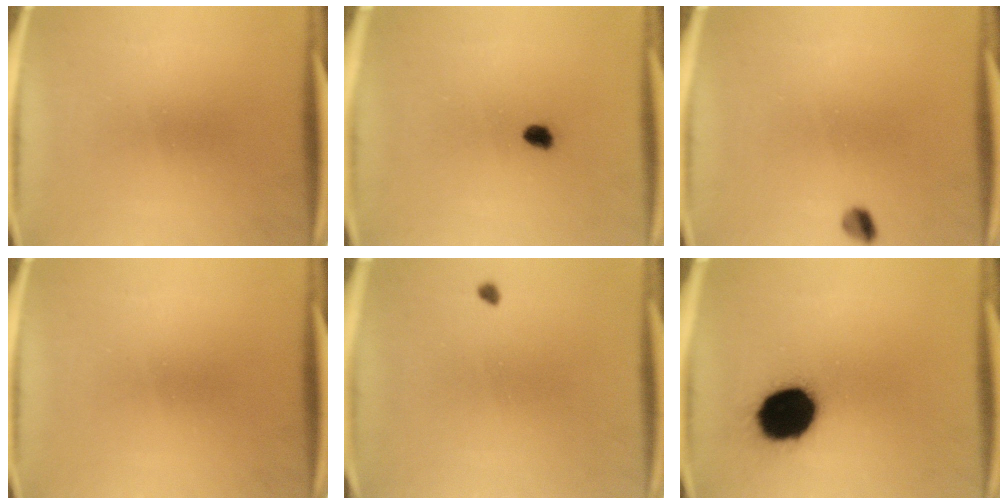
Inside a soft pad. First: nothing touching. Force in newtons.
{"total": 3.0}
{"total": 2.3}
{"total": 0.0}
{"total": 0.7}
{"total": 17.4}